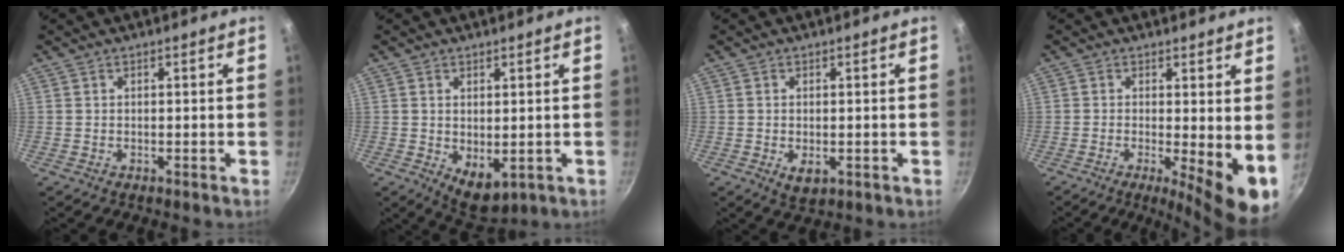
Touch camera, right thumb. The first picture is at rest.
{"total": 6.0, "force": [0.0, 3.5, 4.9], "torque": [-0.061, -0.016, 0.012]}
{"total": 3.5, "force": [-0.7, 2.0, 2.7], "torque": [-0.044, -0.011, -0.008]}
{"total": 8.9, "force": [-0.6, 2.3, 8.5], "torque": [-0.109, -0.015, -0.006]}